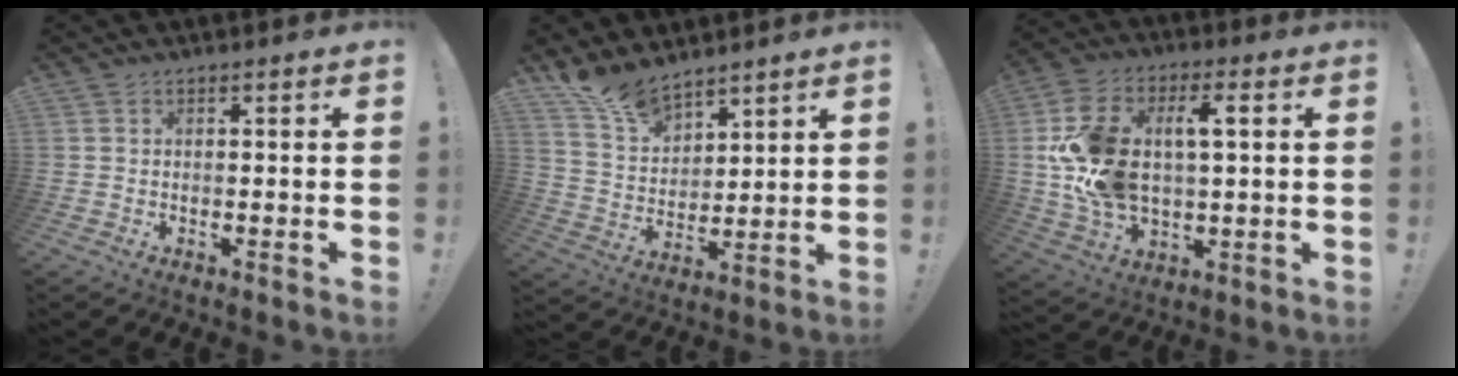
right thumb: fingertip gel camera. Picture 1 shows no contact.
{"total": 11.0, "force": [9.4, 4.8, 3.2], "torque": [-0.077, -0.066, 0.183]}
{"total": 17.8, "force": [2.9, 10.6, 14.0], "torque": [-0.273, 0.001, 0.049]}